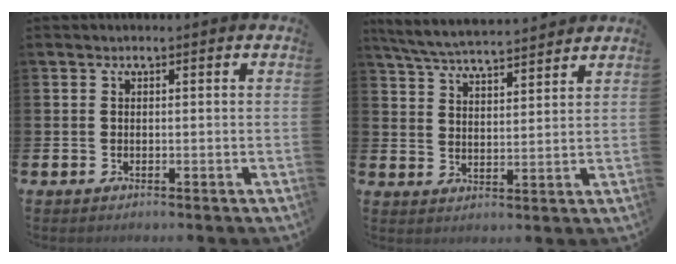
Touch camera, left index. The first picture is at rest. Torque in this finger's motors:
{"motor_torque": [0.94, -1.20, 0.14, 0.10]}